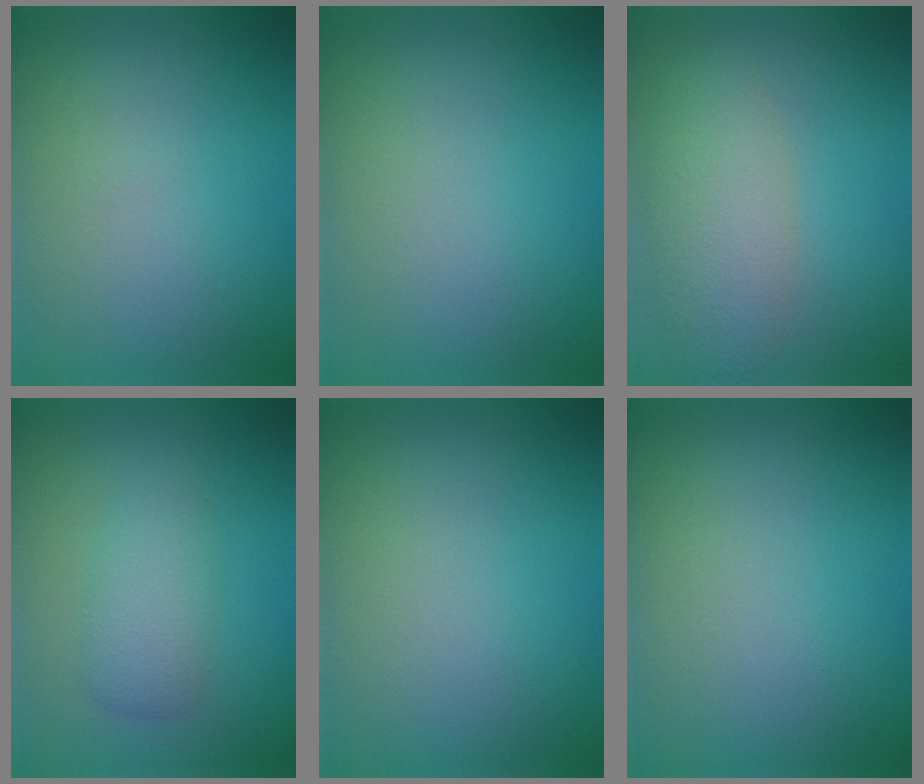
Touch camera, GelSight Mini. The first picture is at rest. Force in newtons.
{"total": 0.0}
{"total": 4.7, "press": 4.7, "slide": 0.2}
{"total": 2.6, "press": 2.6, "slide": 0.1}
{"total": 0.0}
{"total": 0.0}